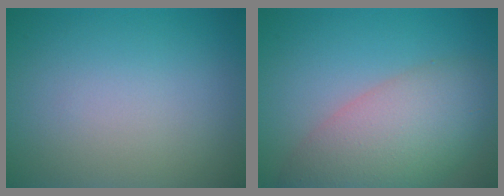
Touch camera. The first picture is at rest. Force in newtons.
{"total": 8.1, "press": 8.1, "slide": 0.5}